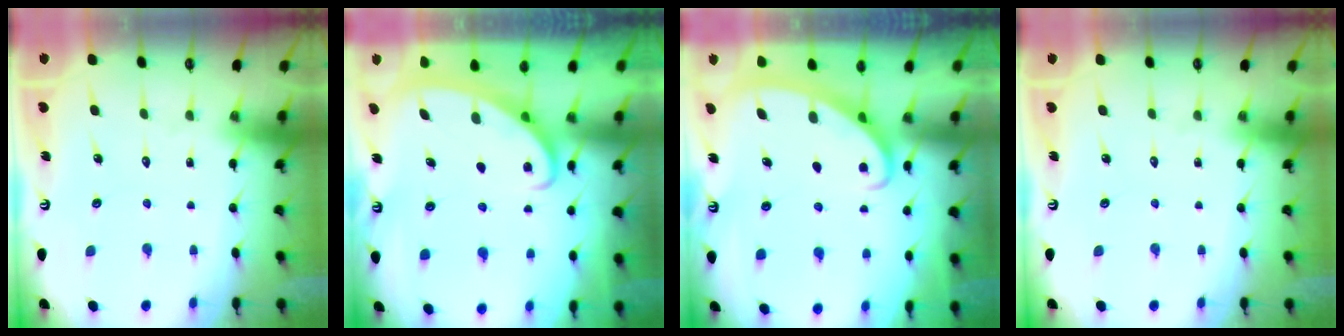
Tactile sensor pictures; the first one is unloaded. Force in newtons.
{"total": 2.5, "press": 2.4, "slide": 0.3}
{"total": 2.6, "press": 2.6, "slide": 0.4}
{"total": 0.0}